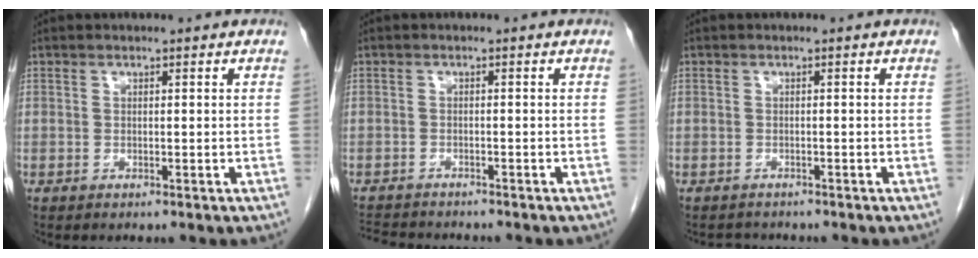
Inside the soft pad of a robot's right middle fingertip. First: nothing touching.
{"total": 5.6, "force": [-5.4, 0.8, 1.5], "torque": [-0.025, -0.009, -0.086]}
{"total": 1.3, "force": [-1.2, 0.4, -0.4], "torque": [0.002, -0.005, -0.020]}